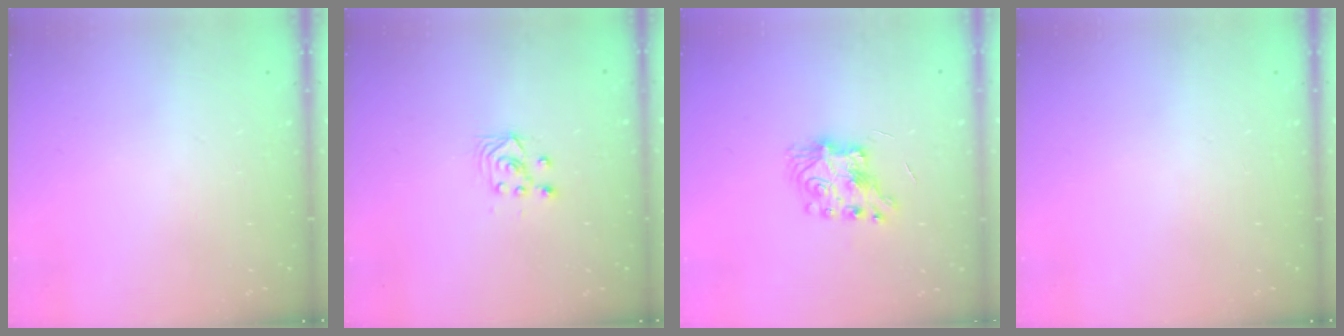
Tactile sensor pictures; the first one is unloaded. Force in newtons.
{"total": 3.5, "press": 3.2, "slide": 1.3}
{"total": 7.9, "press": 7.9, "slide": 0.3}
{"total": 0.0}